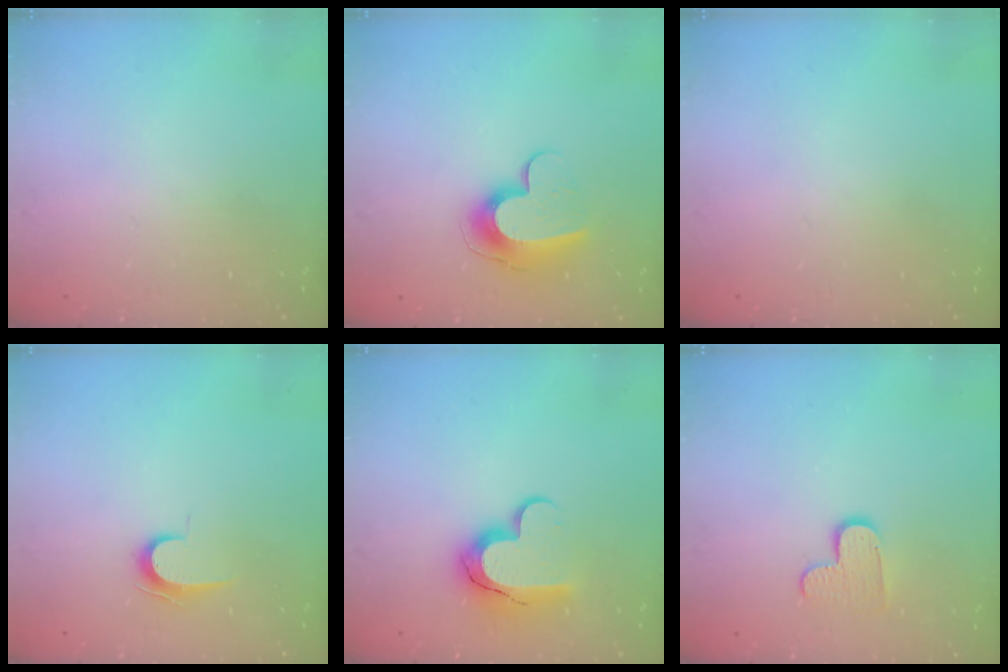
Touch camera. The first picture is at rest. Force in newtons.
{"total": 11.4, "press": 11.3, "slide": 1.0}
{"total": 0.0}
{"total": 7.0, "press": 7.0, "slide": 0.8}
{"total": 11.7, "press": 11.7, "slide": 0.8}
{"total": 7.4, "press": 7.4, "slide": 0.2}